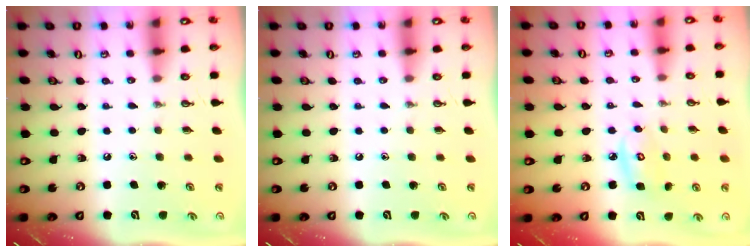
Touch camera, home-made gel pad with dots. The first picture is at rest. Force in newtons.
{"total": 0.0}
{"total": 5.2, "press": 5.2, "slide": 0.2}